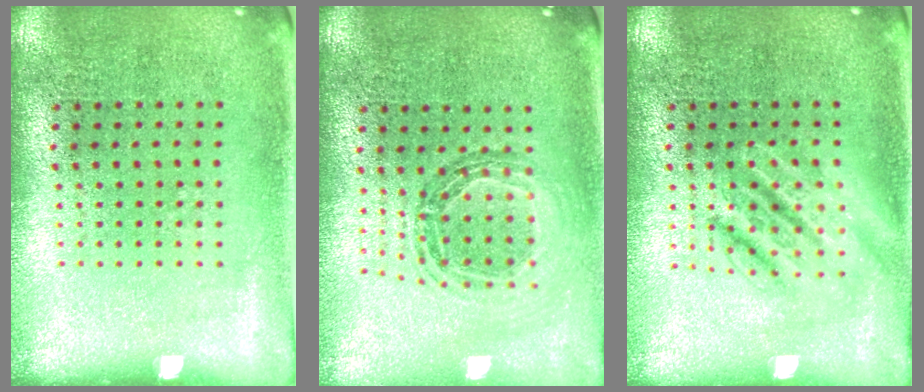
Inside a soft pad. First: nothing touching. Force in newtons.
{"total": 0.7, "press": 0.7, "slide": 0.1}
{"total": 2.8, "press": 2.8, "slide": 0.3}